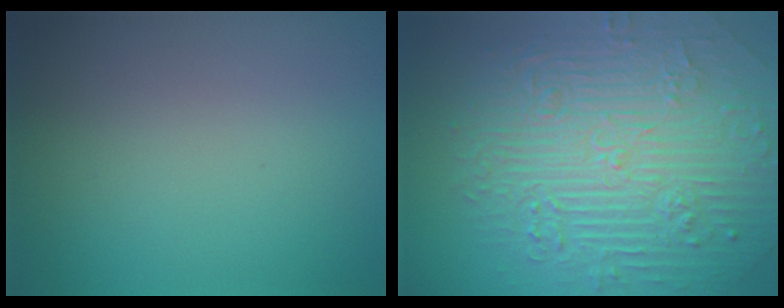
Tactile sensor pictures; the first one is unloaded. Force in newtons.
{"total": 10.9, "press": 7.2, "slide": 8.3}